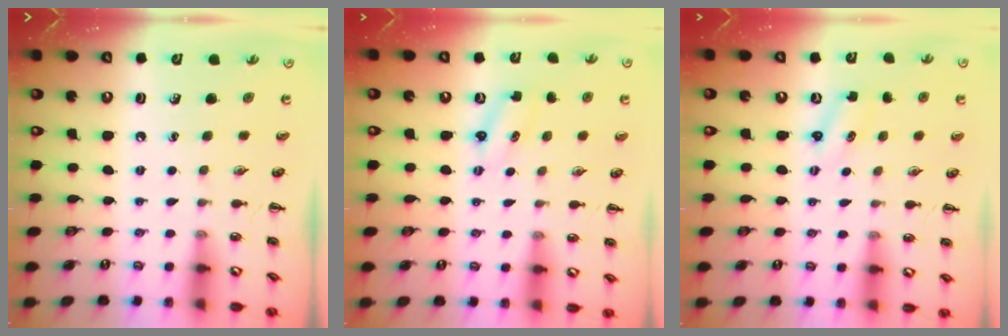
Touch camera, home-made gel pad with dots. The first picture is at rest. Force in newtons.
{"total": 2.4, "press": 2.4, "slide": 0.6}
{"total": 1.6, "press": 1.5, "slide": 0.4}